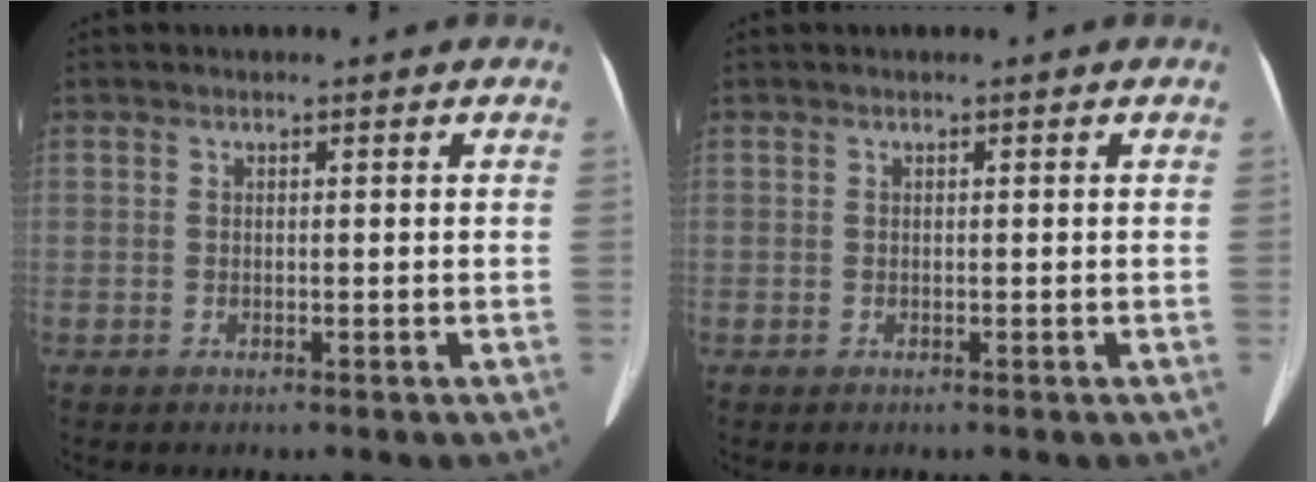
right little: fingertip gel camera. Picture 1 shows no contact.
{"total": 0.0}